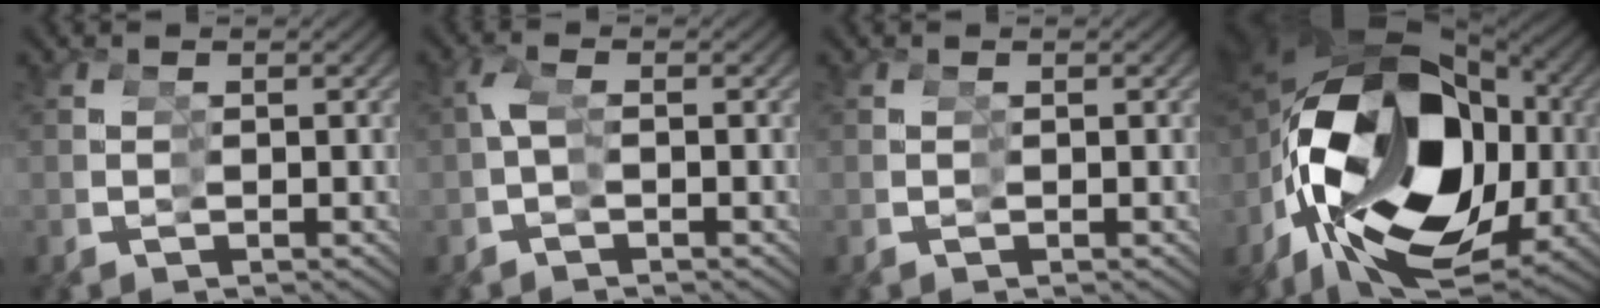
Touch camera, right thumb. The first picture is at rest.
{"total": 1.8, "force": [-1.6, 0.8, -0.1], "torque": [-0.038, -0.014, -0.022]}
{"total": 0.0}
{"total": 24.1, "force": [-0.7, 14.3, 19.3], "torque": [-0.335, -0.025, 0.003]}